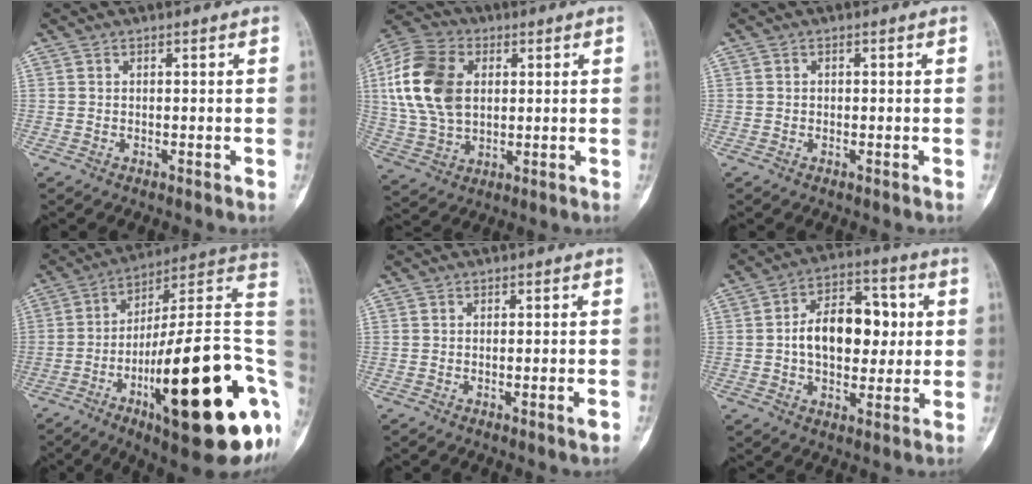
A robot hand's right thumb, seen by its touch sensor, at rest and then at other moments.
{"total": 16.8, "force": [3.2, 11.5, 11.9], "torque": [-0.227, 0.007, 0.059]}
{"total": 0.5, "force": [-0.1, 0.5, 0.0], "torque": [0.006, 0.004, -0.002]}
{"total": 33.0, "force": [-8.6, 8.5, 30.7], "torque": [-0.384, 0.041, -0.129]}
{"total": 2.4, "force": [-1.0, 0.2, 2.2], "torque": [-0.041, 0.003, -0.013]}
{"total": 14.4, "force": [0.8, 9.0, 11.1], "torque": [-0.137, 0.024, 0.008]}